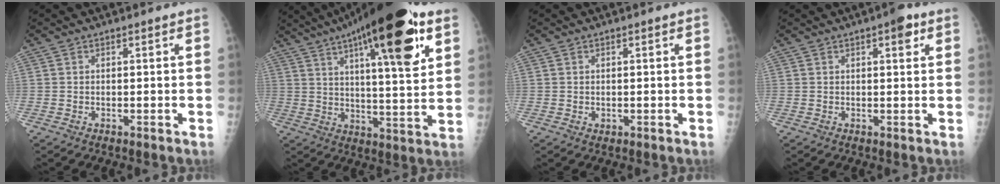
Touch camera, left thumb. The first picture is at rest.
{"total": 25.2, "force": [12.8, 6.5, 20.7], "torque": [-0.305, -0.023, 0.193]}
{"total": 0.7, "force": [0.1, 0.6, 0.4], "torque": [-0.002, -0.001, 0.003]}
{"total": 3.6, "force": [1.8, 1.3, 2.8], "torque": [-0.028, -0.003, 0.019]}